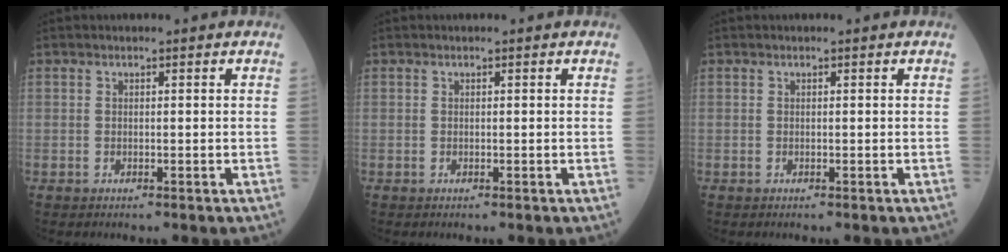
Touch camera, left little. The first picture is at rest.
{"total": 0.0}
{"total": 0.0}